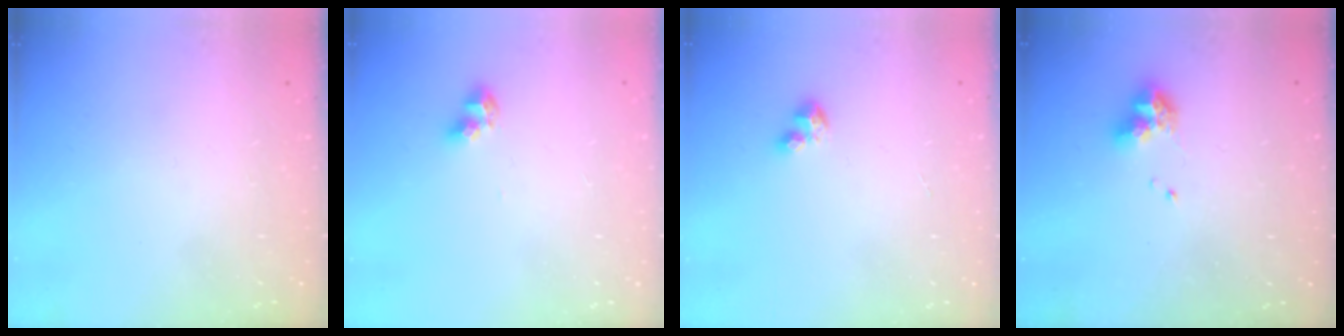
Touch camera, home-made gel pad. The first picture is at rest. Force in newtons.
{"total": 5.4, "press": 5.3, "slide": 1.1}
{"total": 2.8, "press": 2.8, "slide": 0.2}
{"total": 8.2, "press": 8.1, "slide": 1.2}